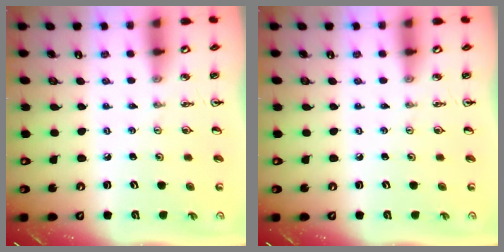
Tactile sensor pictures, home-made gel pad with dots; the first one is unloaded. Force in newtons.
{"total": 0.0}